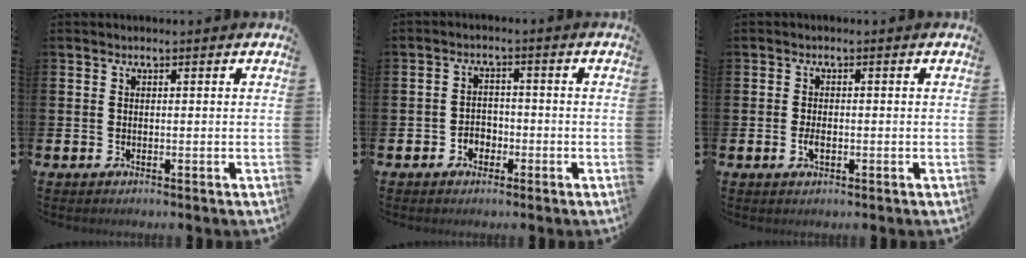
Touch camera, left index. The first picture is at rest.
{"total": 2.5, "force": [-1.5, 1.9, 0.7], "torque": [-0.024, 0.010, -0.033]}
{"total": 1.8, "force": [-0.5, 0.9, 1.5], "torque": [-0.034, 0.004, -0.008]}